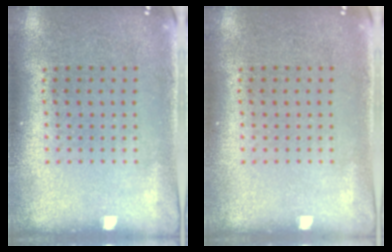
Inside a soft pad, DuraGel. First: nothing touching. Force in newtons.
{"total": 0.0}